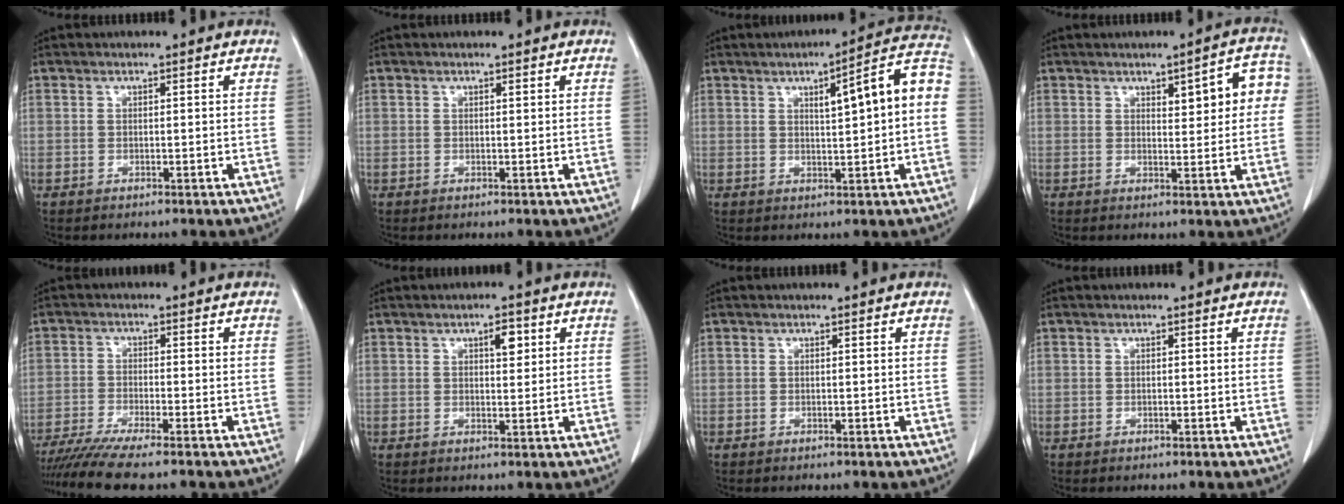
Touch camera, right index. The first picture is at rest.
{"total": 0.0}
{"total": 10.3, "force": [1.4, 0.8, 10.2], "torque": [-0.137, 0.026, 0.017]}
{"total": 7.2, "force": [2.0, 2.3, 6.6], "torque": [-0.074, 0.019, 0.023]}
{"total": 9.4, "force": [-8.0, -0.7, 4.8], "torque": [-0.072, -0.020, -0.131]}
{"total": 2.8, "force": [1.2, 1.0, 2.2], "torque": [-0.035, -0.001, 0.019]}
{"total": 0.0}
{"total": 0.0}